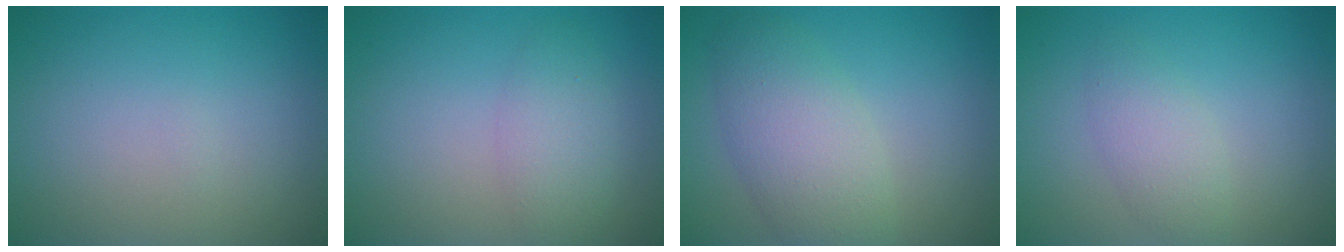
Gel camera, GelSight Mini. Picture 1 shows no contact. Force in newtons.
{"total": 2.8, "press": 2.8, "slide": 0.2}
{"total": 5.2, "press": 5.2, "slide": 0.2}
{"total": 2.4, "press": 2.4, "slide": 0.1}